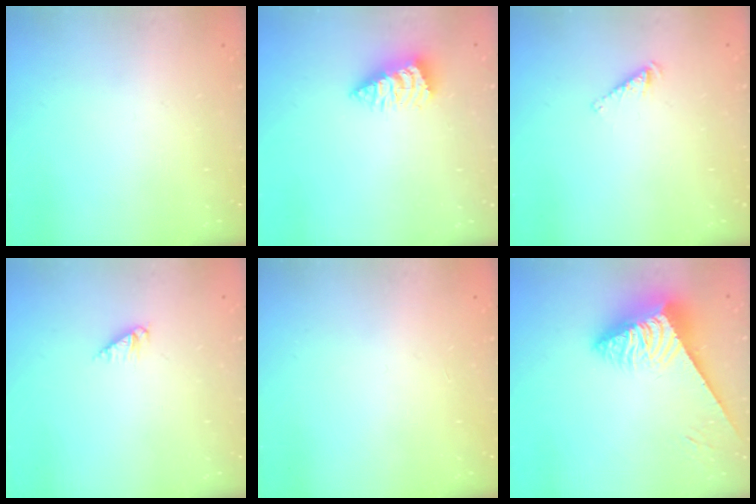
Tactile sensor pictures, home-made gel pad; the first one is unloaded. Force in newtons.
{"total": 2.6, "press": 2.6, "slide": 0.1}
{"total": 2.8, "press": 2.8, "slide": 0.5}
{"total": 2.7, "press": 2.7, "slide": 0.4}
{"total": 0.0}
{"total": 5.9, "press": 5.9, "slide": 1.0}